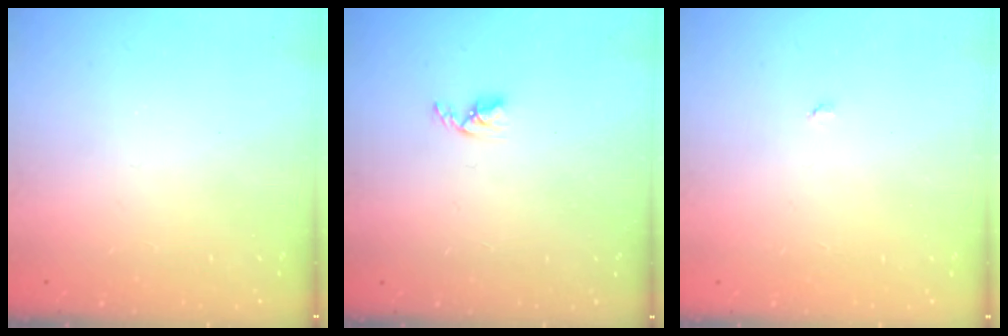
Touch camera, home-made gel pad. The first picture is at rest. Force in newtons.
{"total": 2.7, "press": 2.7, "slide": 0.5}
{"total": 2.9, "press": 2.9, "slide": 0.3}